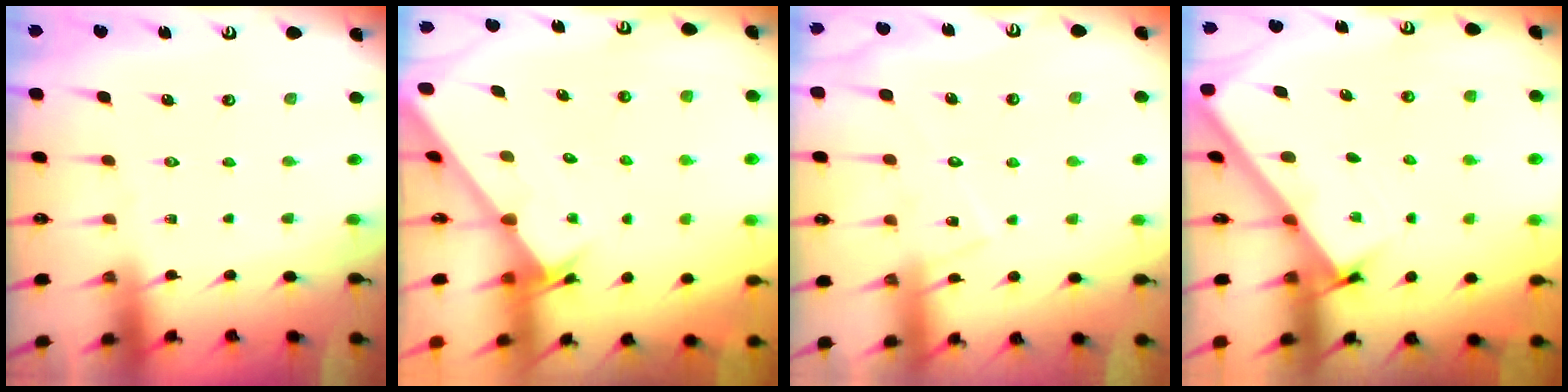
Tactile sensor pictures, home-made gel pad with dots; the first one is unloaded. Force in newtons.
{"total": 2.6, "press": 2.6, "slide": 0.2}
{"total": 10.3, "press": 10.2, "slide": 0.8}
{"total": 2.5, "press": 2.5, "slide": 0.3}